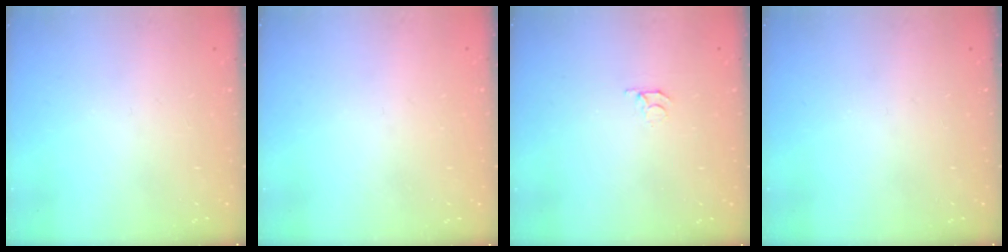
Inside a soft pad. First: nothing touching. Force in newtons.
{"total": 0.8, "press": 0.8, "slide": 0.1}
{"total": 3.0, "press": 3.0, "slide": 0.3}
{"total": 0.0}